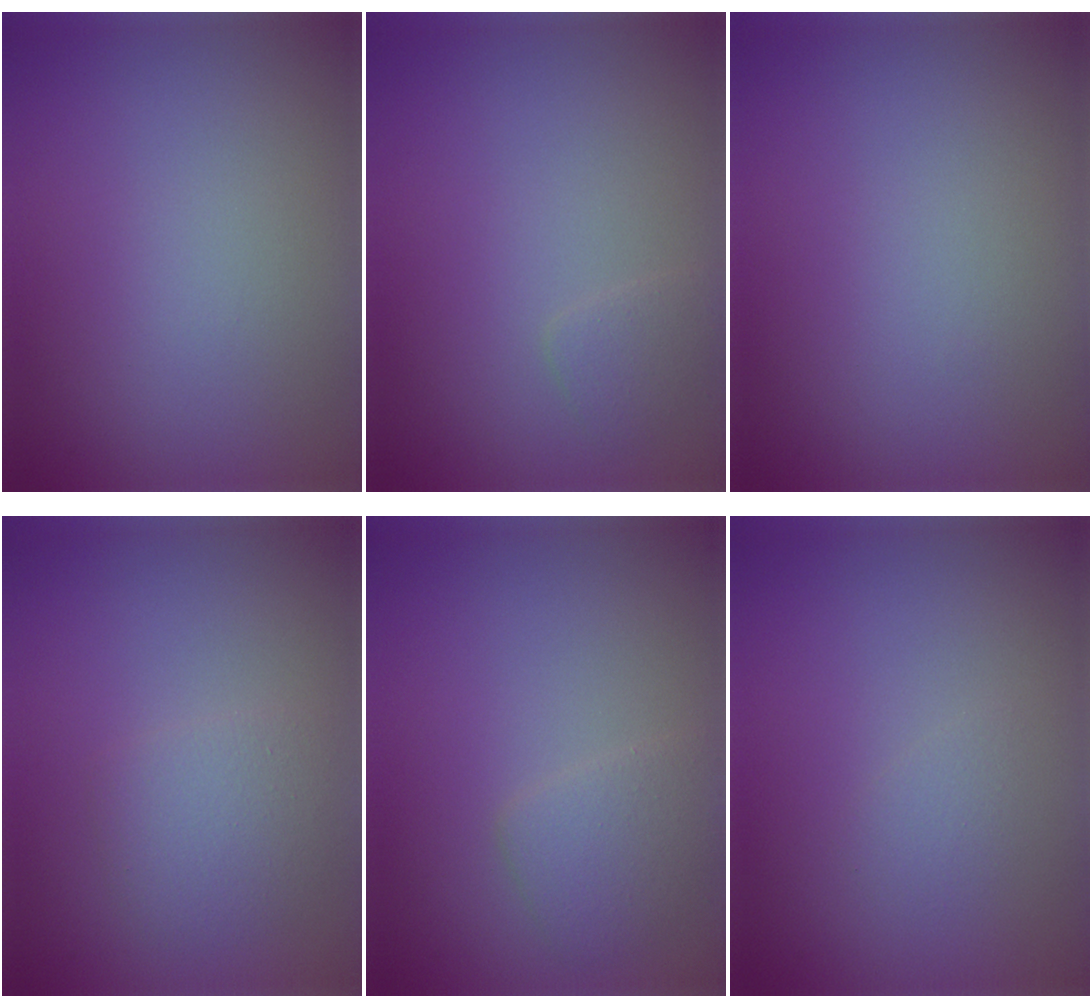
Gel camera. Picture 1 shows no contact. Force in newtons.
{"total": 1.2, "press": 1.2, "slide": 0.1}
{"total": 0.0}
{"total": 2.3, "press": 2.3, "slide": 0.0}
{"total": 2.3, "press": 2.3, "slide": 0.0}
{"total": 0.8, "press": 0.8, "slide": 0.0}